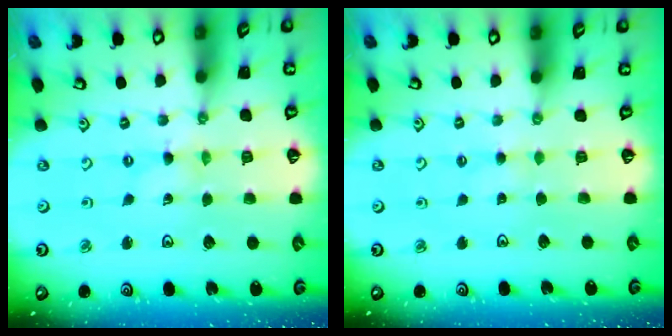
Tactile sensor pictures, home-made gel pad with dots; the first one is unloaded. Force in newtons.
{"total": 1.4, "press": 1.4, "slide": 0.3}